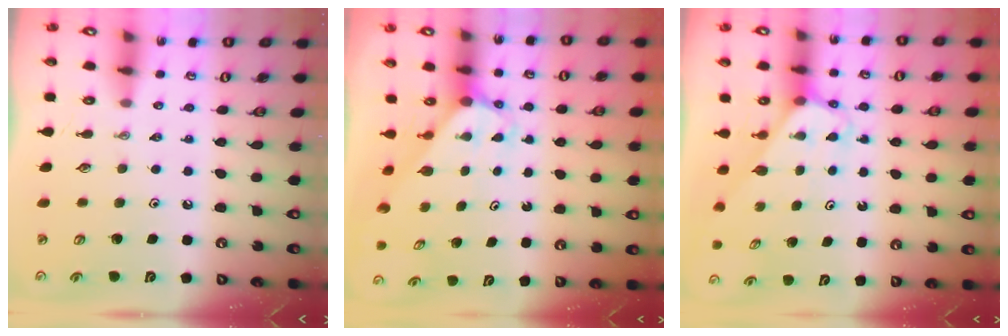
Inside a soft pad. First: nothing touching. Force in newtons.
{"total": 2.8, "press": 2.8, "slide": 0.2}
{"total": 3.2, "press": 3.2, "slide": 0.2}